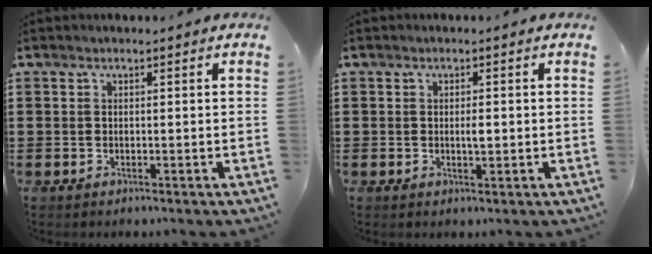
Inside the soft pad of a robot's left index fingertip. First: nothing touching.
{"total": 1.8, "force": [0.0, 0.5, 1.7], "torque": [-0.032, 0.000, 0.000]}